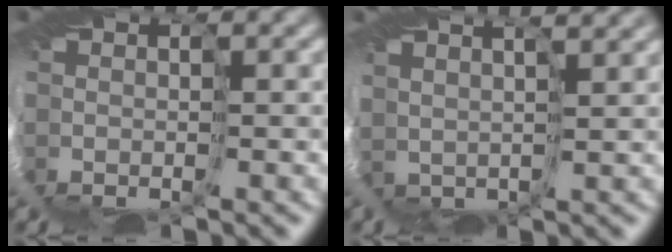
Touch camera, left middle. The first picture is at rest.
{"total": 6.3, "force": [5.0, 2.1, 3.3], "torque": [-0.036, 0.049, 0.056]}